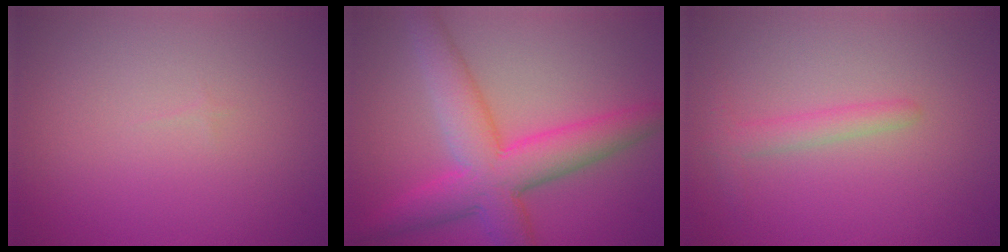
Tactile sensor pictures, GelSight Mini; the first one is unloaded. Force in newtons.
{"total": 7.7, "press": 7.7, "slide": 0.2}
{"total": 1.7, "press": 1.7, "slide": 0.1}